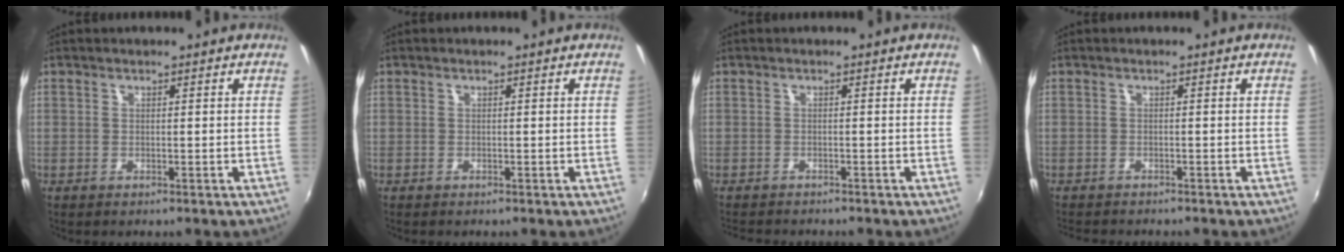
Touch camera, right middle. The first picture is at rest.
{"total": 0.0}
{"total": 3.7, "force": [-3.5, 0.6, 1.0], "torque": [-0.030, -0.017, -0.059]}
{"total": 3.2, "force": [-3.0, 0.6, 0.9], "torque": [-0.026, -0.017, -0.052]}